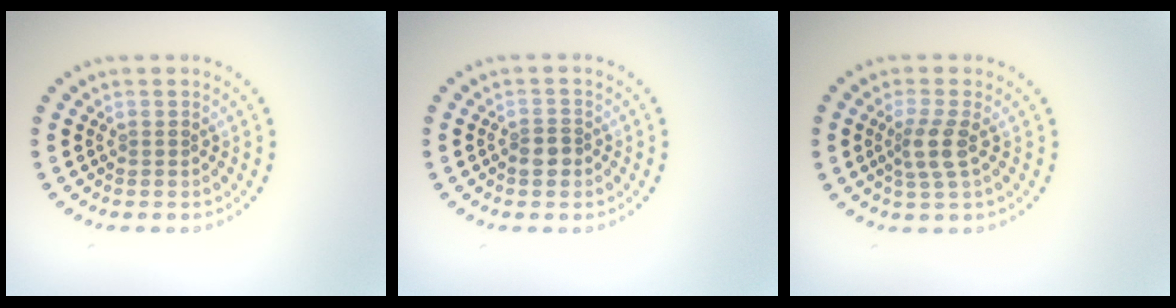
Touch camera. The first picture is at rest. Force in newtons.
{"total": 1.6, "press": 1.5, "slide": 0.6}
{"total": 2.5, "press": 2.1, "slide": 1.3}